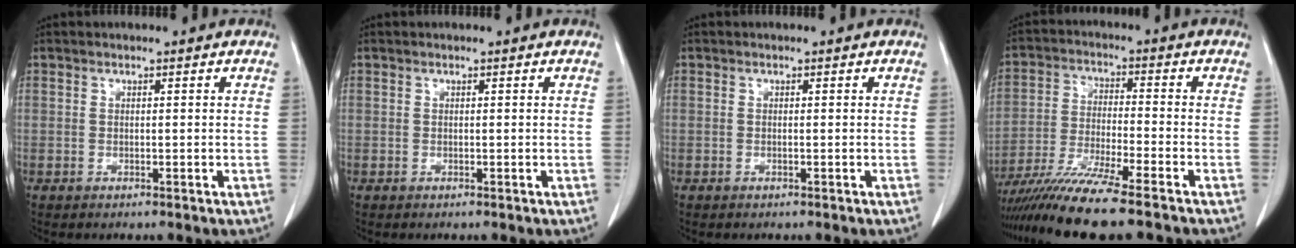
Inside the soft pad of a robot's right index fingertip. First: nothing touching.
{"total": 0.0}
{"total": 0.0}
{"total": 12.0, "force": [-9.7, -1.0, 7.0], "torque": [-0.119, -0.032, -0.167]}